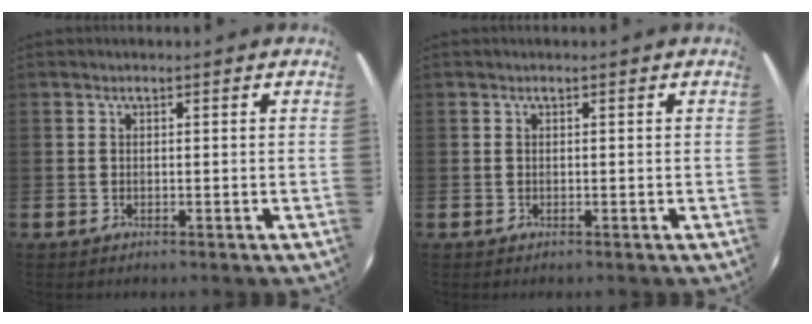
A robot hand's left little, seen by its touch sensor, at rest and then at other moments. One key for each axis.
{"total": 0.0}